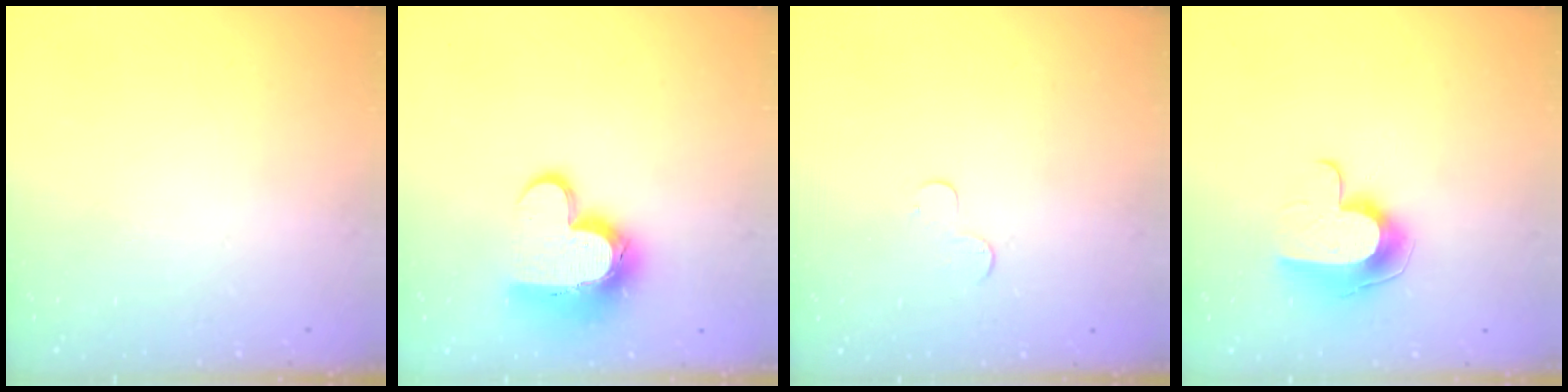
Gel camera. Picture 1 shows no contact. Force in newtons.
{"total": 14.0, "press": 14.0, "slide": 1.0}
{"total": 3.9, "press": 3.9, "slide": 0.4}
{"total": 10.3, "press": 10.3, "slide": 0.3}